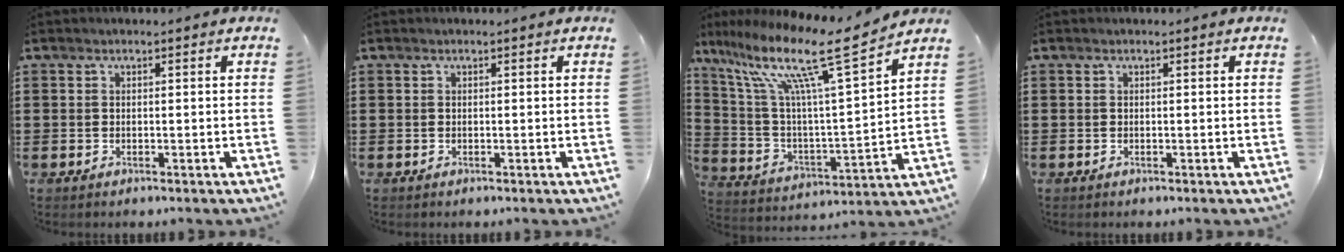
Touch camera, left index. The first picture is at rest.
{"total": 0.0}
{"total": 14.8, "force": [10.1, 1.5, 10.6], "torque": [-0.228, -0.058, 0.158]}
{"total": 0.0}